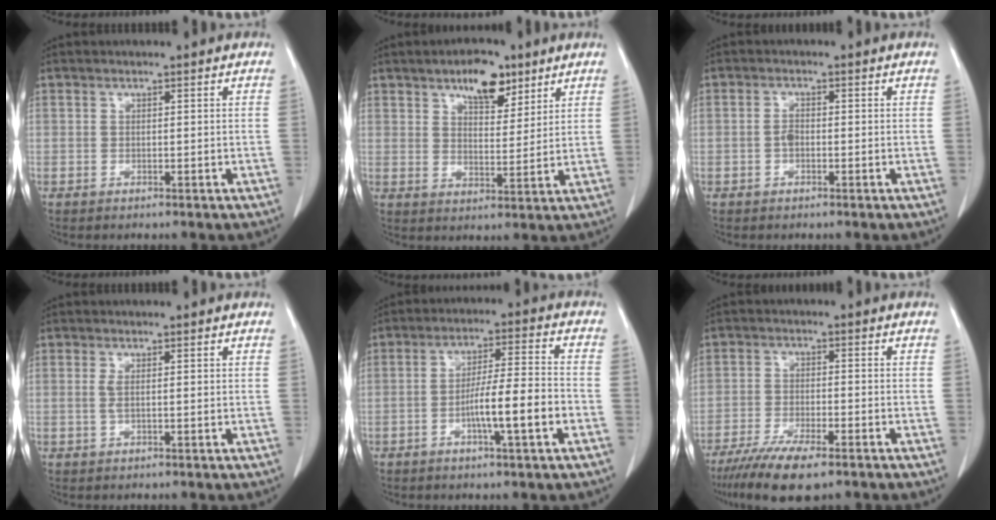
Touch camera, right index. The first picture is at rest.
{"total": 7.8, "force": [5.1, 3.3, 4.9], "torque": [-0.075, 0.005, 0.084]}
{"total": 1.4, "force": [-0.4, 0.7, 1.2], "torque": [-0.022, 0.004, -0.008]}
{"total": 1.7, "force": [0.2, 0.4, 1.6], "torque": [-0.035, 0.005, 0.005]}
{"total": 9.3, "force": [-3.1, 0.2, 8.7], "torque": [-0.146, 0.007, -0.053]}
{"total": 9.3, "force": [-6.7, 1.9, 6.2], "torque": [-0.105, -0.019, -0.108]}